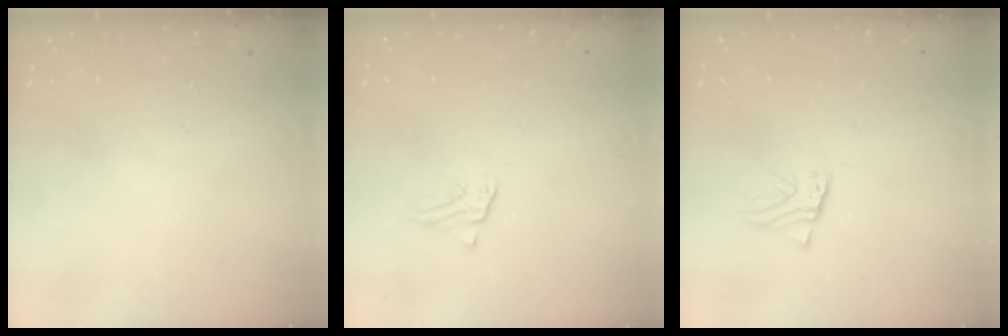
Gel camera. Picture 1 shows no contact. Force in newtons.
{"total": 1.2, "press": 1.2, "slide": 0.1}
{"total": 2.2, "press": 2.2, "slide": 0.2}